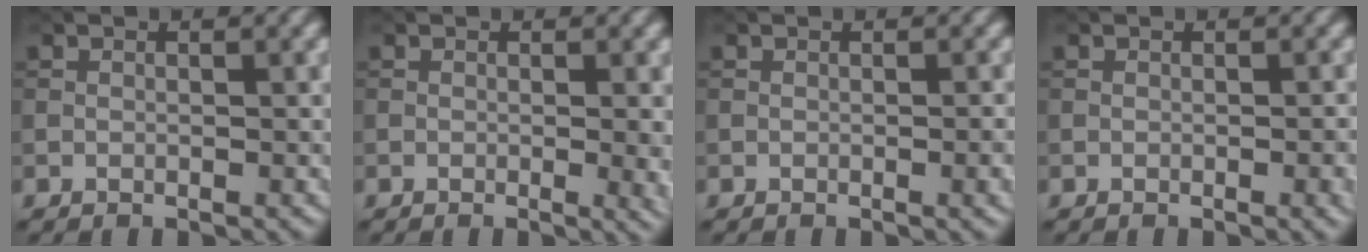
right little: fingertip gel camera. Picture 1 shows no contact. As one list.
[{"total": 2.7, "force": [-0.1, 0.8, 2.6], "torque": [-0.028, -0.004, -0.002]}, {"total": 1.9, "force": [-0.3, 0.5, 1.9], "torque": [-0.019, -0.002, -0.003]}, {"total": 1.7, "force": [-0.3, 0.4, 1.6], "torque": [-0.019, -0.003, -0.003]}]